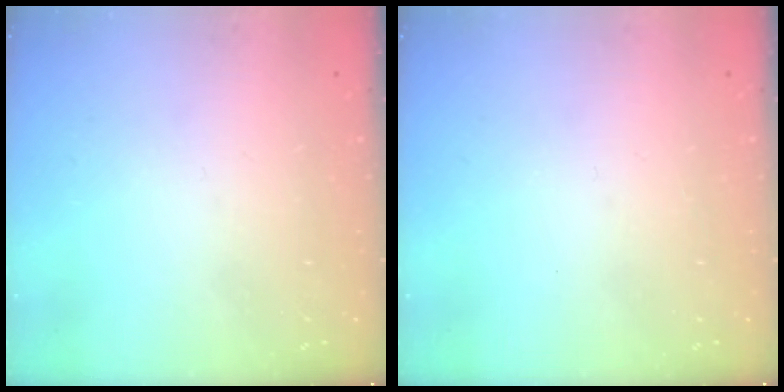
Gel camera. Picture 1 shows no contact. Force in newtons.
{"total": 0.0}